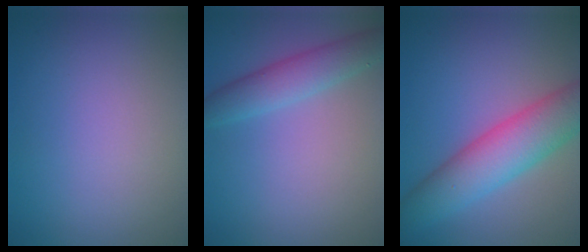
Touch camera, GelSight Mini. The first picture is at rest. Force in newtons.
{"total": 3.4, "press": 3.4, "slide": 0.1}
{"total": 7.2, "press": 7.2, "slide": 0.2}